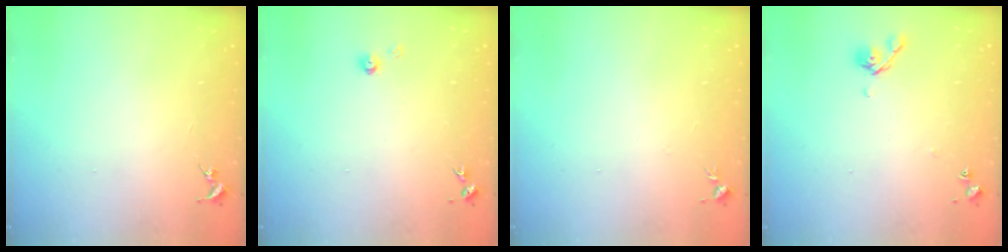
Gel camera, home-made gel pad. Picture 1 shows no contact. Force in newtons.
{"total": 3.9, "press": 3.9, "slide": 0.5}
{"total": 3.4, "press": 3.3, "slide": 0.5}
{"total": 7.1, "press": 7.0, "slide": 0.8}